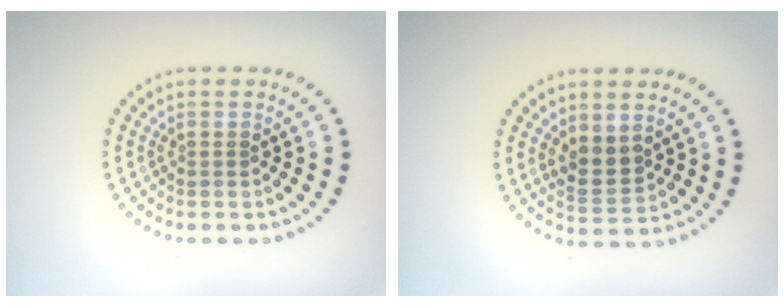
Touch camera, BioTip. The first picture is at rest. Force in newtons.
{"total": 2.6, "press": 2.3, "slide": 1.1}